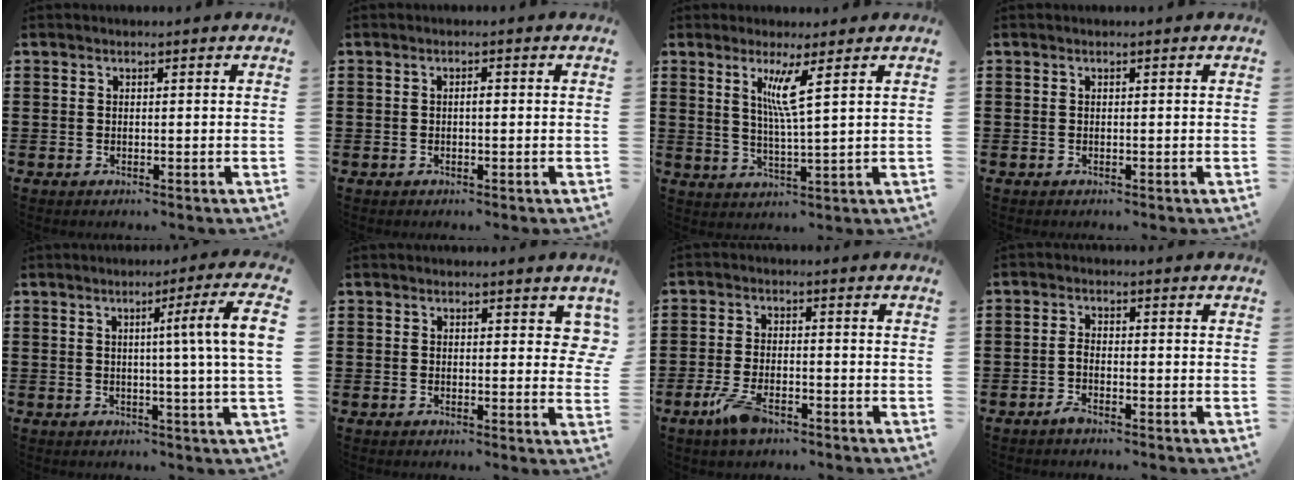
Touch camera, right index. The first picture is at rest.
{"total": 0.9, "force": [-0.1, 0.2, 0.9], "torque": [-0.018, -0.002, -0.002]}
{"total": 5.4, "force": [2.4, -0.2, 4.8], "torque": [-0.102, -0.003, 0.037]}
{"total": 0.0}
{"total": 7.4, "force": [1.0, -1.3, 7.2], "torque": [-0.117, -0.014, 0.007]}
{"total": 2.2, "force": [1.4, 1.2, 1.3], "torque": [-0.006, -0.001, 0.020]}
{"total": 4.9, "force": [-2.9, 1.9, 3.4], "torque": [-0.082, -0.003, -0.057]}
{"total": 1.7, "force": [-1.2, 0.4, 1.1], "torque": [-0.023, 0.002, -0.023]}